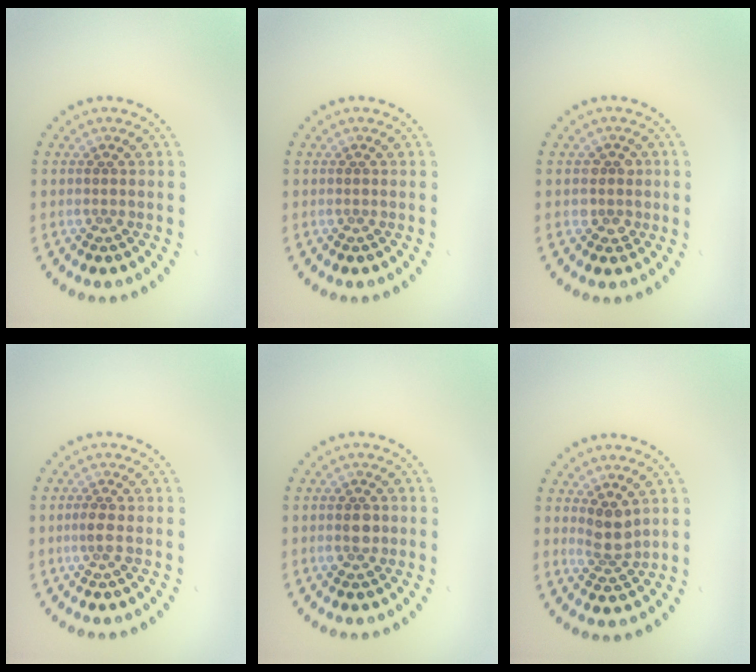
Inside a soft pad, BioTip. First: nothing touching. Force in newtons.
{"total": 0.0}
{"total": 1.7, "press": 1.5, "slide": 0.8}
{"total": 1.1, "press": 0.9, "slide": 0.6}
{"total": 2.0, "press": 2.0, "slide": 0.2}
{"total": 2.3, "press": 1.8, "slide": 1.4}